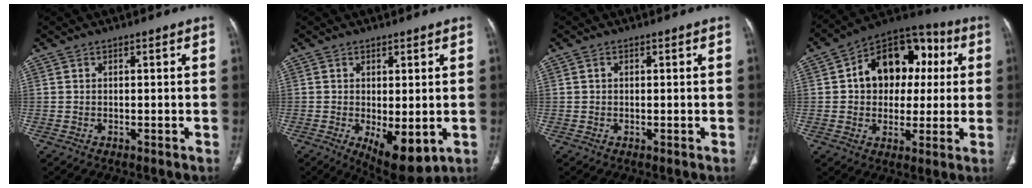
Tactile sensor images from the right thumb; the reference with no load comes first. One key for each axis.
{"total": 9.1, "fx": -2.1, "fy": 4.0, "fz": 7.9, "tx": -0.111, "ty": -0.020, "tz": -0.018}
{"total": 0.7, "fx": 0.1, "fy": 0.6, "fz": 0.4, "tx": -0.005, "ty": 0.002, "tz": 0.002}
{"total": 17.8, "fx": 2.9, "fy": 12.8, "fz": 12.0, "tx": -0.122, "ty": 0.028, "tz": 0.038}